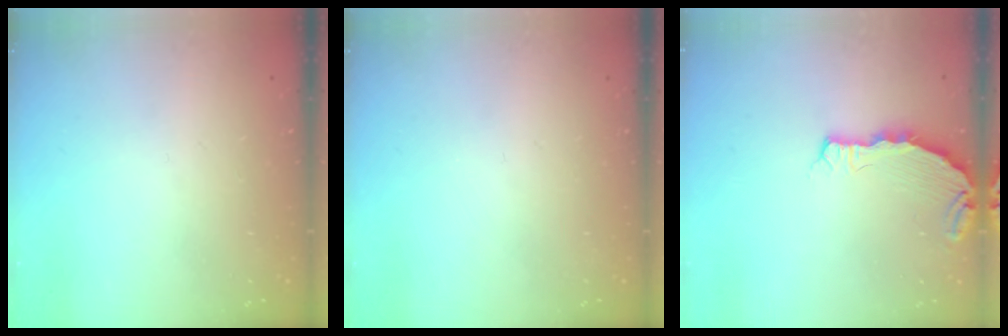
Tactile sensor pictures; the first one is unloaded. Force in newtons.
{"total": 0.0}
{"total": 5.4, "press": 4.8, "slide": 2.5}